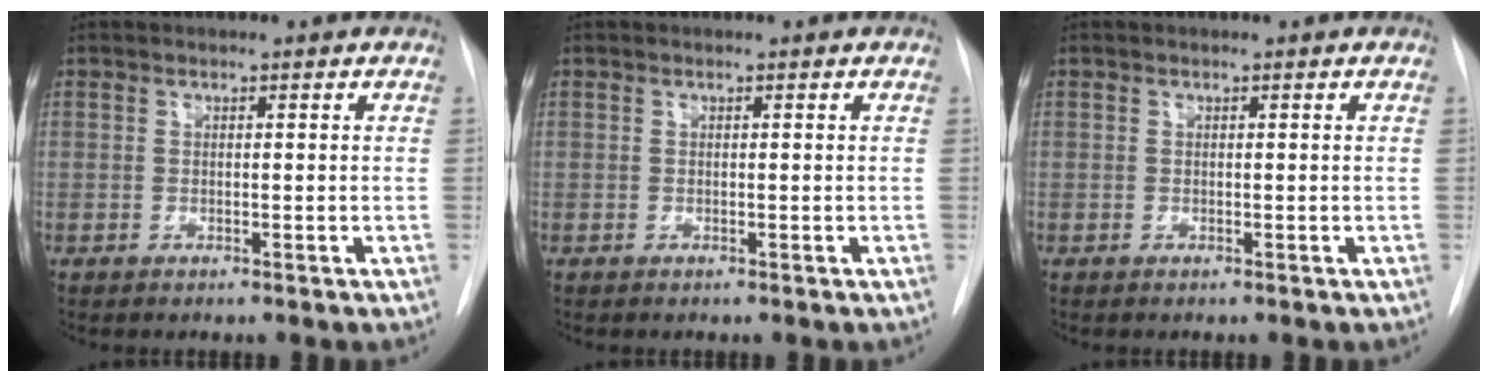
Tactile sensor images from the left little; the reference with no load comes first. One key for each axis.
{"total": 0.0}
{"total": 0.0}